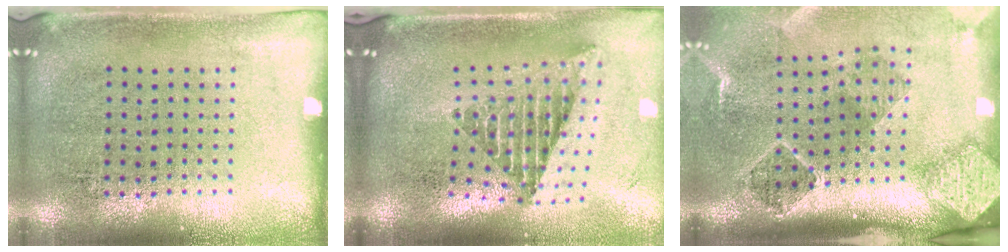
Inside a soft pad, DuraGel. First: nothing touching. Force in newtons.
{"total": 2.4, "press": 1.6, "slide": 1.8}
{"total": 2.9, "press": 1.9, "slide": 2.1}